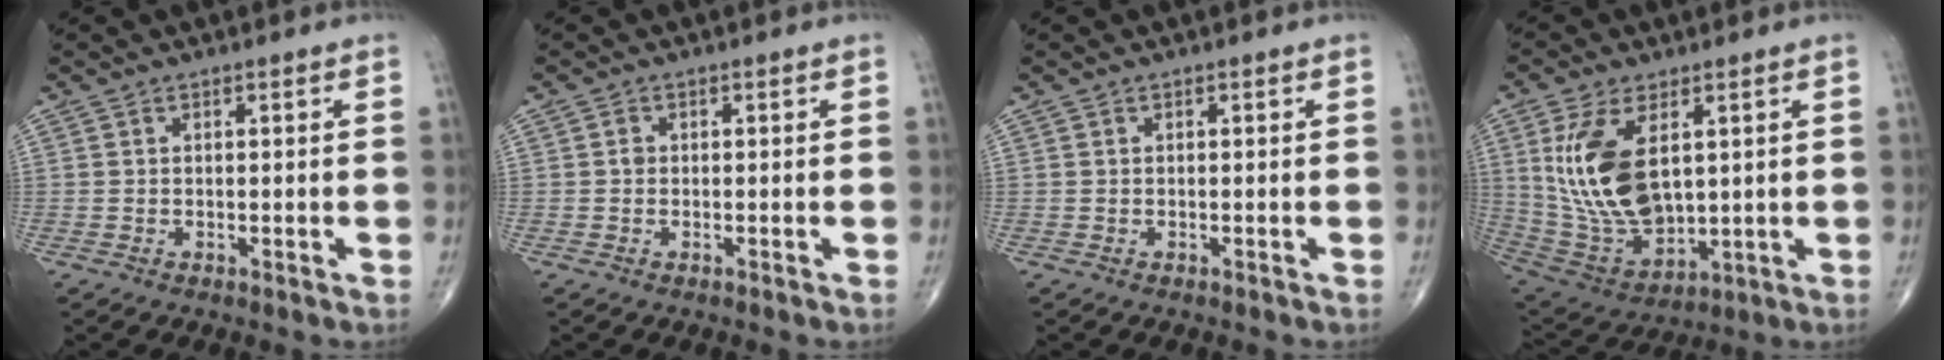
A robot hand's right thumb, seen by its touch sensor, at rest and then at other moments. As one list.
[{"total": 1.1, "force": [0.0, 0.9, 0.6], "torque": [-0.005, 0.003, -0.002]}, {"total": 0.0}, {"total": 17.8, "force": [3.9, 9.7, 14.4], "torque": [-0.272, -0.023, 0.092]}]